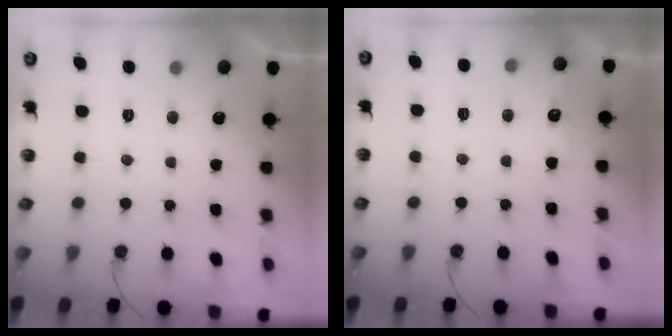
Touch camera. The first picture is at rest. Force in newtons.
{"total": 4.7, "press": 4.7, "slide": 0.6}